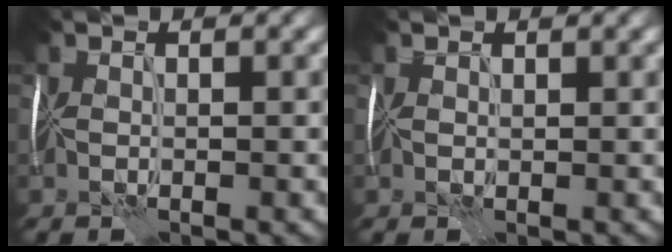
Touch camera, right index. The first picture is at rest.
{"total": 0.9, "force": [0.6, 0.6, 0.3], "torque": [-0.009, 0.005, 0.005]}